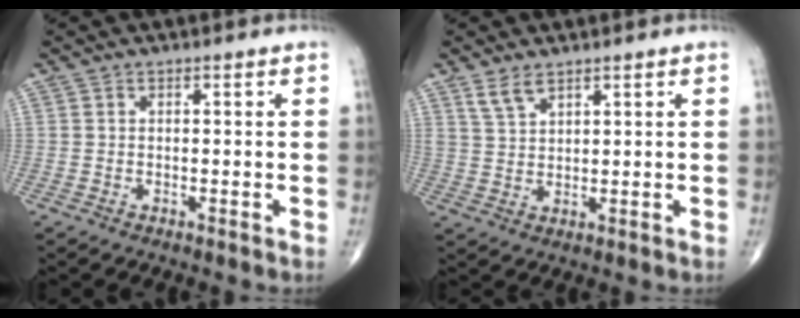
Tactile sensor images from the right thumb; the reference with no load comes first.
{"total": 3.6, "force": [2.7, 1.4, 1.9], "torque": [-0.038, -0.012, 0.060]}